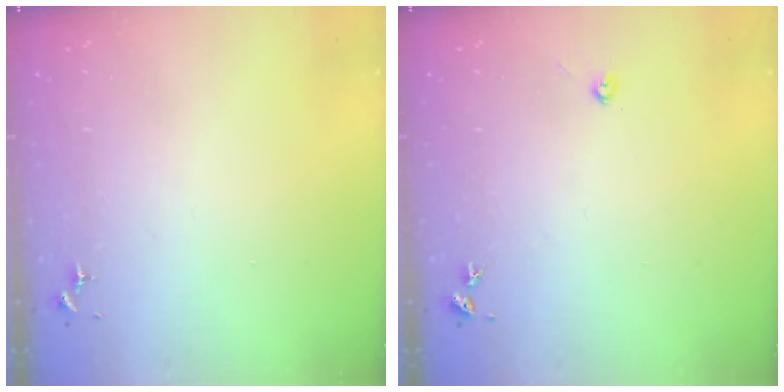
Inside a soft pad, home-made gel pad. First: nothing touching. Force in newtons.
{"total": 2.2, "press": 2.2, "slide": 0.3}